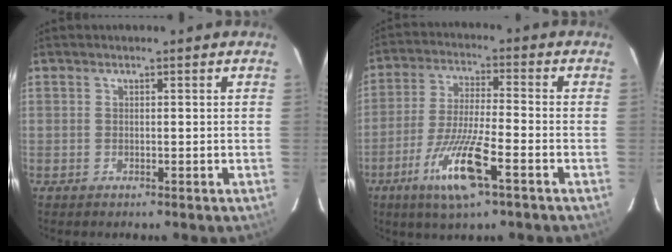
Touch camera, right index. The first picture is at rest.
{"total": 11.6, "force": [-5.6, 1.2, 10.1], "torque": [-0.197, -0.021, -0.102]}